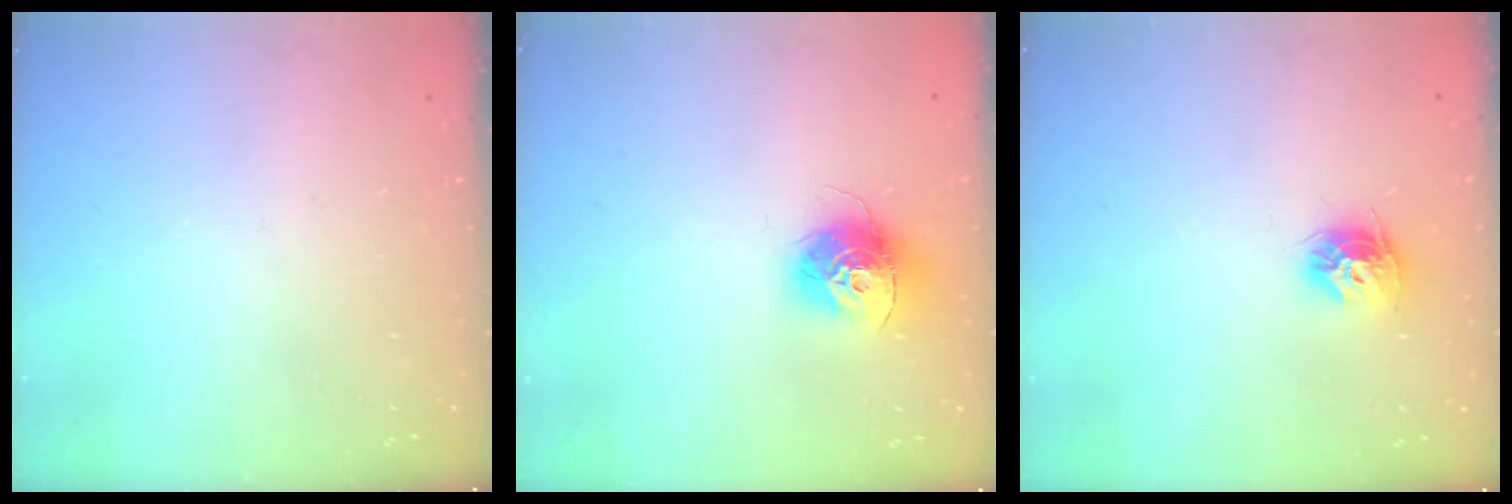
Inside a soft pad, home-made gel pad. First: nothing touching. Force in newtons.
{"total": 13.0, "press": 13.0, "slide": 1.0}
{"total": 9.4, "press": 9.4, "slide": 0.6}